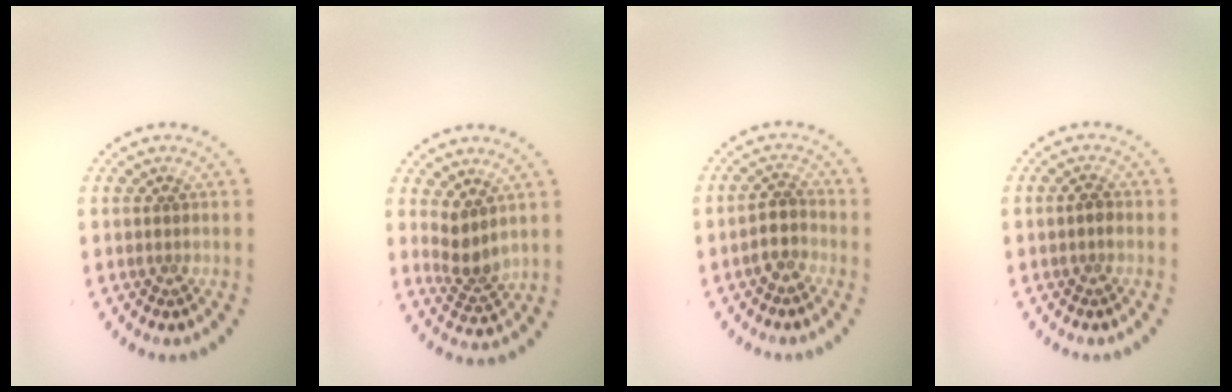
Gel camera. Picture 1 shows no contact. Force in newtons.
{"total": 2.5, "press": 1.9, "slide": 1.6}
{"total": 2.1, "press": 1.7, "slide": 1.2}
{"total": 0.8, "press": 0.8, "slide": 0.3}